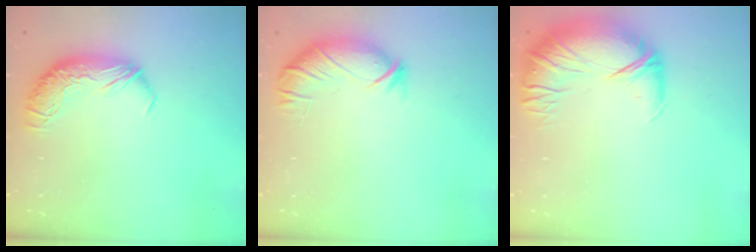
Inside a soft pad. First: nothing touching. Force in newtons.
{"total": 3.1, "press": 3.0, "slide": 0.8}
{"total": 2.9, "press": 0.7, "slide": 2.9}